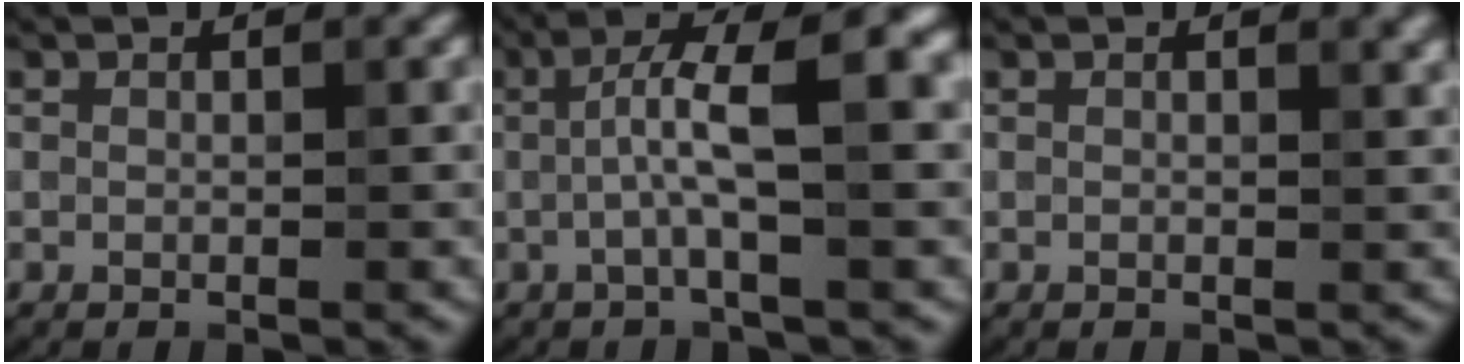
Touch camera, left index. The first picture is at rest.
{"total": 6.3, "force": [0.1, 1.1, 6.2], "torque": [-0.108, 0.021, -0.007]}
{"total": 1.0, "force": [0.5, 0.2, 0.9], "torque": [-0.010, 0.001, 0.007]}